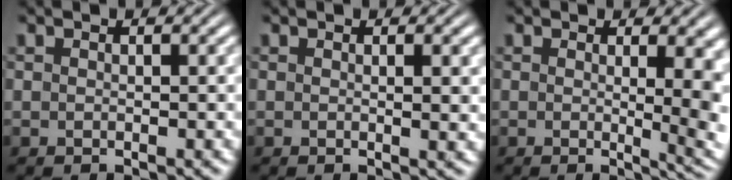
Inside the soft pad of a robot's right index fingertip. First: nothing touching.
{"total": 0.7, "force": [0.3, -0.2, 0.6], "torque": [-0.007, -0.003, 0.002]}
{"total": 3.6, "force": [0.0, 0.4, 3.6], "torque": [-0.040, -0.015, -0.003]}